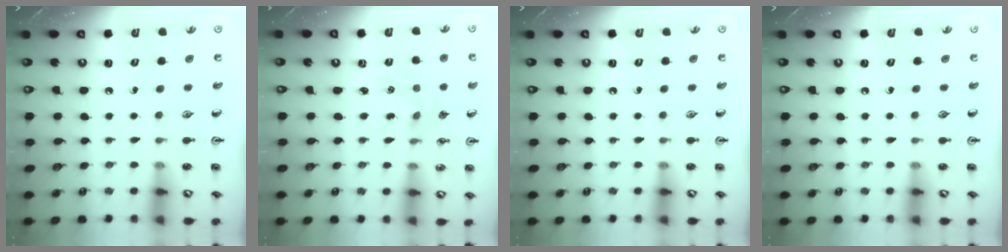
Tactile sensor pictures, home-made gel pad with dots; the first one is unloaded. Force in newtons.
{"total": 2.2, "press": 2.2, "slide": 0.3}
{"total": 0.0}
{"total": 0.0}